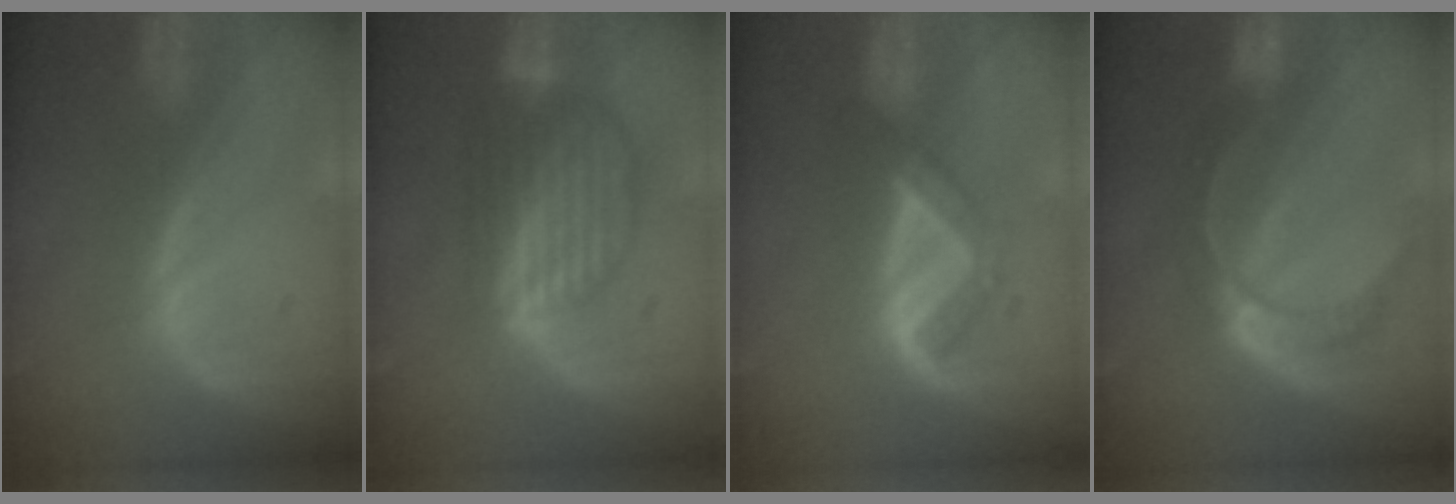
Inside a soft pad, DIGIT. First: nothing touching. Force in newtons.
{"total": 7.5, "press": 7.1, "slide": 2.4}
{"total": 5.3, "press": 4.4, "slide": 3.0}
{"total": 8.5, "press": 7.2, "slide": 4.6}